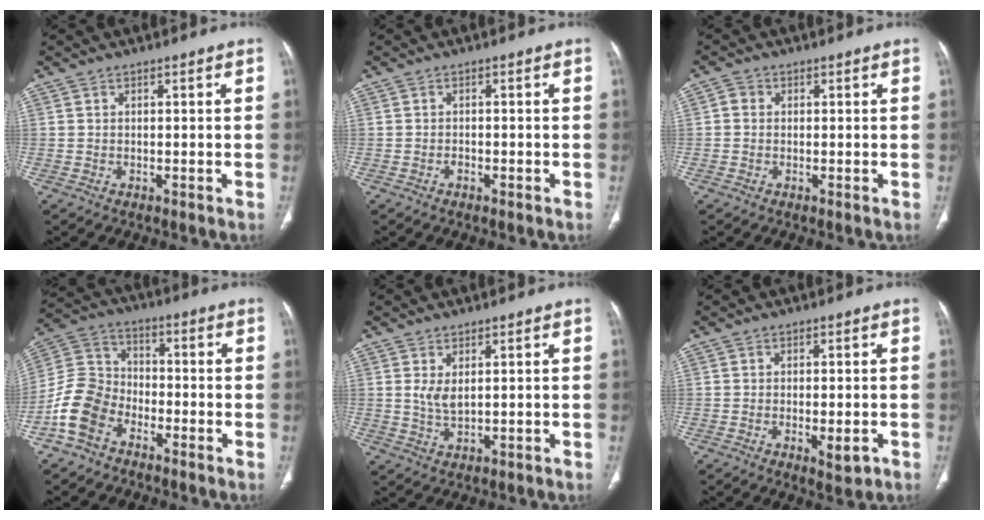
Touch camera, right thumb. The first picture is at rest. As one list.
[{"total": 0.9, "force": [-0.6, 0.5, 0.5], "torque": [-0.012, 0.004, -0.009]}, {"total": 1.7, "force": [0.1, 1.5, 0.8], "torque": [-0.007, 0.004, -0.002]}, {"total": 10.4, "force": [-5.7, 7.2, 4.9], "torque": [-0.096, 0.044, -0.123]}, {"total": 3.3, "force": [0.9, 1.3, 2.8], "torque": [-0.057, -0.014, 0.026]}, {"total": 4.2, "force": [-1.4, 1.5, 3.6], "torque": [-0.048, -0.005, -0.012]}]